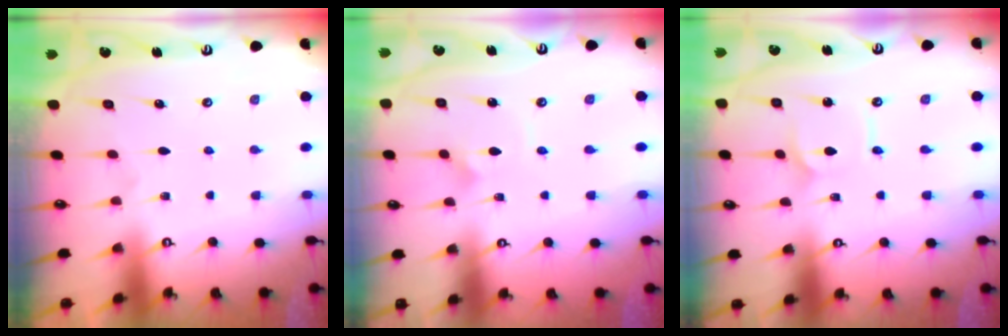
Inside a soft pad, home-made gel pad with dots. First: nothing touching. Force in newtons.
{"total": 2.4, "press": 2.4, "slide": 0.2}
{"total": 1.6, "press": 1.6, "slide": 0.0}